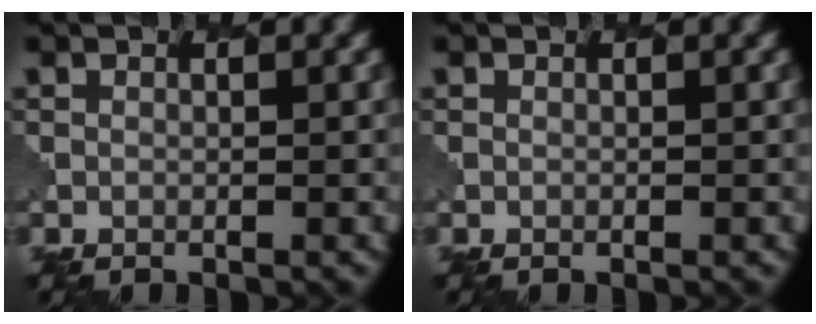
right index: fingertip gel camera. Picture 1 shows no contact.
{"total": 0.0}